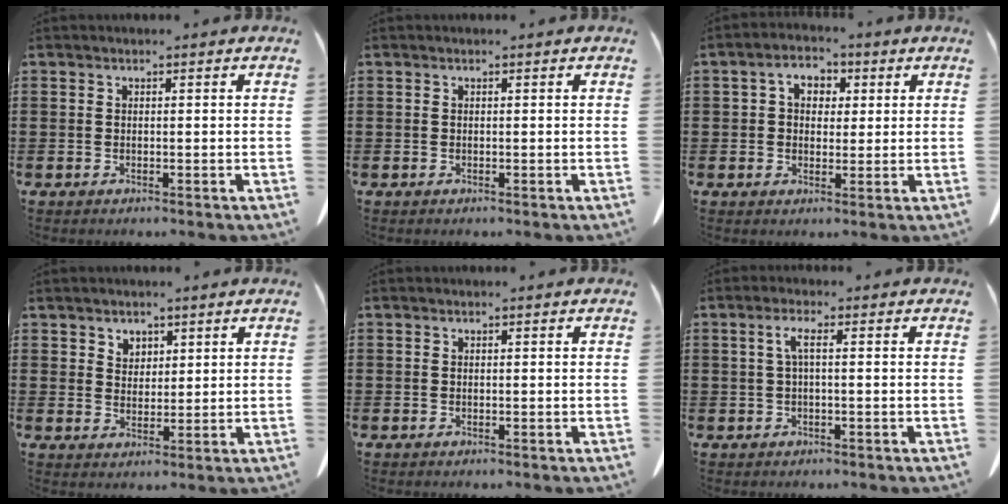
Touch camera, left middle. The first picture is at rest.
{"total": 0.0}
{"total": 4.3, "force": [1.3, 3.2, 2.6], "torque": [-0.057, 0.010, 0.016]}
{"total": 3.2, "force": [2.5, 2.0, 0.2], "torque": [-0.006, -0.002, 0.047]}
{"total": 0.0}
{"total": 2.7, "force": [0.3, 0.4, 2.7], "torque": [-0.053, 0.005, 0.004]}